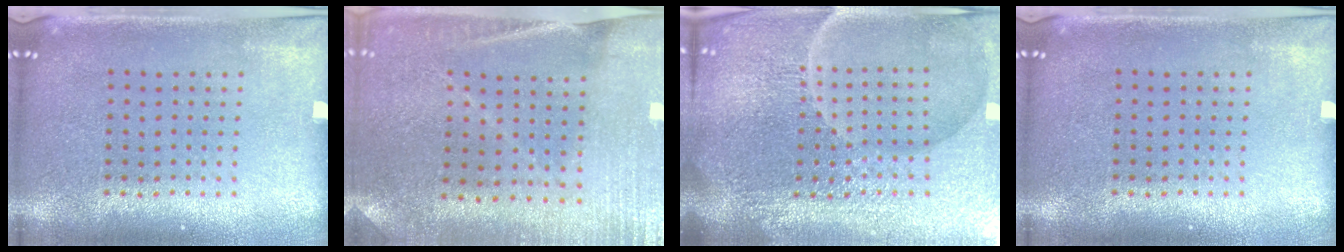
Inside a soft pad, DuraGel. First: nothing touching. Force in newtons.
{"total": 0.8, "press": 0.8, "slide": 0.1}
{"total": 7.1, "press": 6.2, "slide": 3.4}
{"total": 0.0}